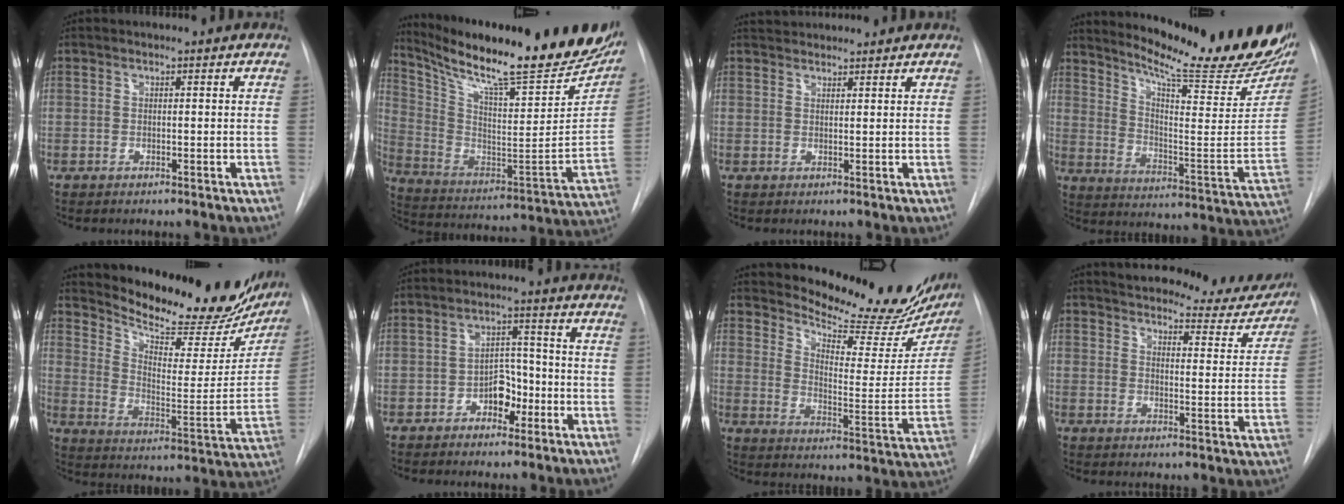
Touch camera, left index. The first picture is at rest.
{"total": 30.5, "force": [24.6, 4.9, 17.4], "torque": [-0.289, -0.056, 0.352]}
{"total": 4.9, "force": [4.7, 0.9, 0.8], "torque": [-0.013, 0.037, 0.070]}
{"total": 26.0, "force": [22.2, 2.6, 13.4], "torque": [-0.208, -0.089, 0.292]}
{"total": 24.3, "force": [21.8, 6.3, 8.7], "torque": [-0.131, -0.060, 0.289]}
{"total": 5.1, "force": [-2.4, 3.1, 3.2], "torque": [-0.047, 0.016, -0.041]}
{"total": 21.1, "force": [19.2, 4.4, 7.5], "torque": [-0.107, -0.083, 0.245]}
{"total": 19.1, "force": [17.8, 4.4, 5.3], "torque": [-0.064, -0.041, 0.211]}